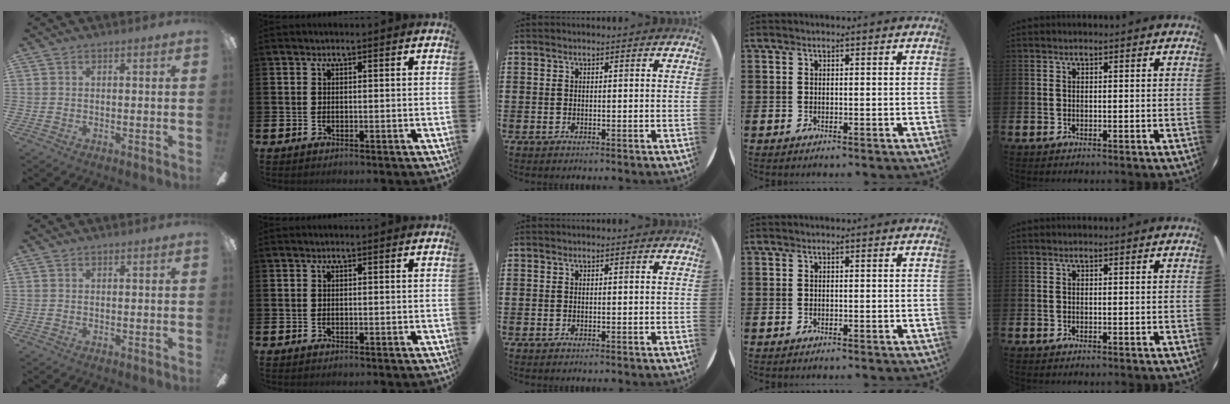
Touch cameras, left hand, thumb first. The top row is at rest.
{}